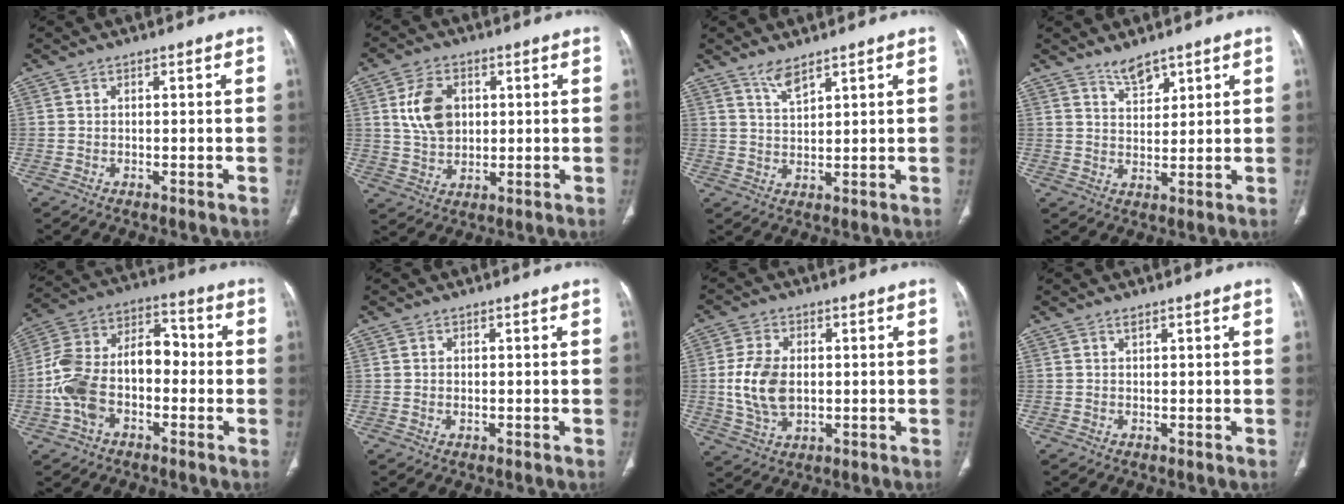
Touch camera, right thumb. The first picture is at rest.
{"total": 8.9, "force": [2.1, 6.3, 6.0], "torque": [-0.094, -0.007, 0.042]}
{"total": 3.7, "force": [3.0, 0.7, 2.1], "torque": [-0.036, -0.018, 0.062]}
{"total": 4.1, "force": [3.4, 1.5, 1.8], "torque": [-0.017, -0.027, 0.062]}
{"total": 15.7, "force": [-3.0, 10.0, 11.8], "torque": [-0.212, 0.056, -0.060]}
{"total": 0.9, "force": [0.0, 0.7, 0.6], "torque": [-0.016, 0.002, 0.002]}
{"total": 8.9, "force": [0.3, 5.8, 6.7], "torque": [-0.131, -0.001, 0.012]}
{"total": 0.6, "force": [0.5, 0.1, 0.4], "torque": [-0.002, 0.001, 0.006]}